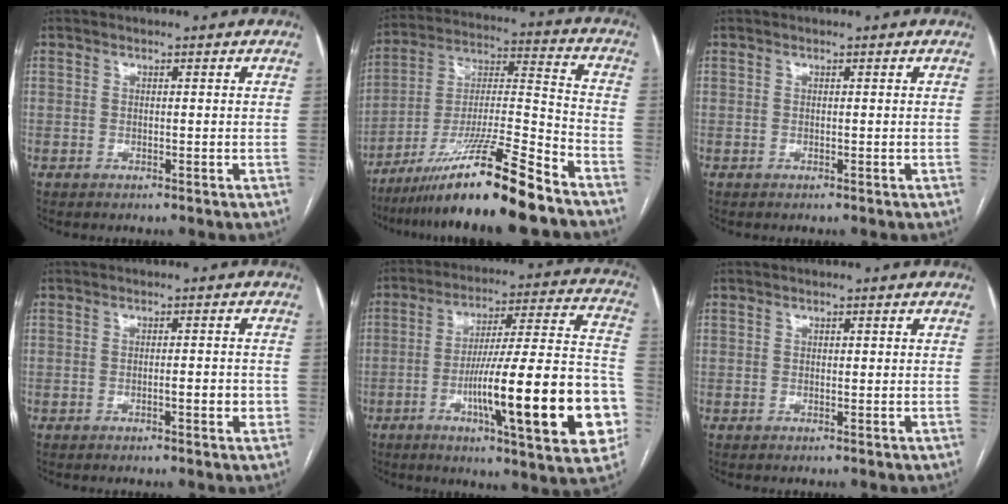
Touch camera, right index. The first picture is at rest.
{"total": 17.7, "force": [-13.5, -0.9, 11.5], "torque": [-0.224, -0.020, -0.240]}
{"total": 0.0}
{"total": 2.8, "force": [-0.7, 0.7, 2.6], "torque": [-0.041, 0.001, -0.009]}
{"total": 24.4, "force": [-7.2, 2.5, 23.1], "torque": [-0.297, 0.004, -0.101]}
{"total": 0.5, "force": [0.1, 0.3, 0.4], "torque": [-0.004, 0.001, 0.002]}